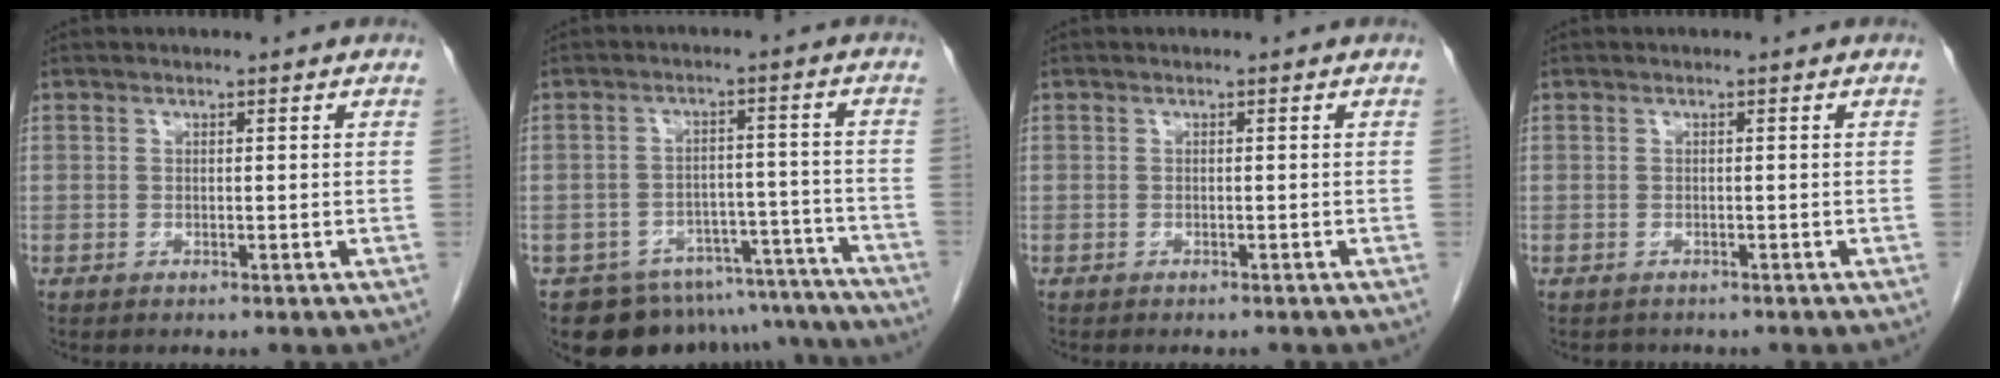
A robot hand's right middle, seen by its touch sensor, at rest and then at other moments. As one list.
[{"total": 17.4, "force": [-15.7, 6.8, 3.2], "torque": [-0.032, 0.034, -0.194]}, {"total": 1.6, "force": [-1.4, 0.3, 0.5], "torque": [-0.015, -0.005, -0.016]}, {"total": 1.2, "force": [-1.1, 0.5, 0.0], "torque": [-0.012, -0.003, -0.015]}]